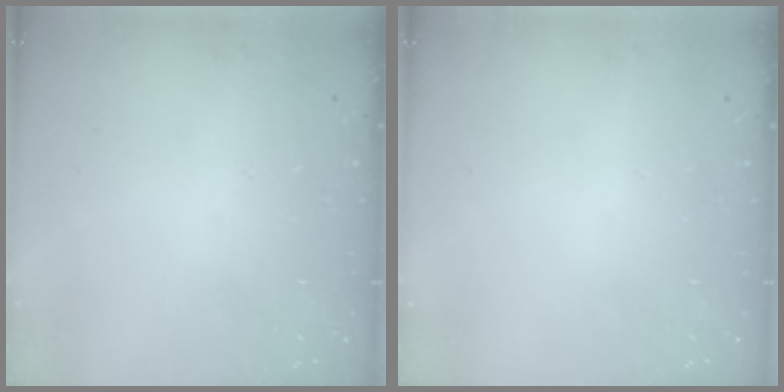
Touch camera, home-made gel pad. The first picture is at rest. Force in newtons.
{"total": 0.0}